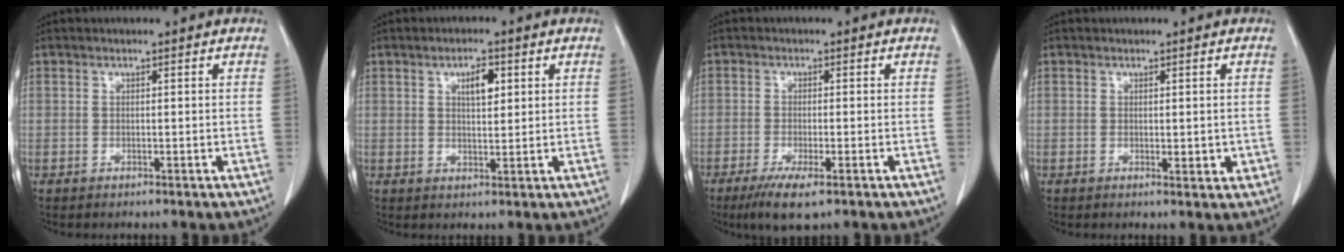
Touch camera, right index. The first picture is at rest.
{"total": 3.8, "force": [1.5, 1.4, 3.2], "torque": [-0.051, 0.000, 0.025]}
{"total": 5.6, "force": [-3.3, 0.9, 4.4], "torque": [-0.081, -0.015, -0.053]}
{"total": 2.2, "force": [-0.1, 1.0, 1.9], "torque": [-0.021, -0.005, 0.003]}